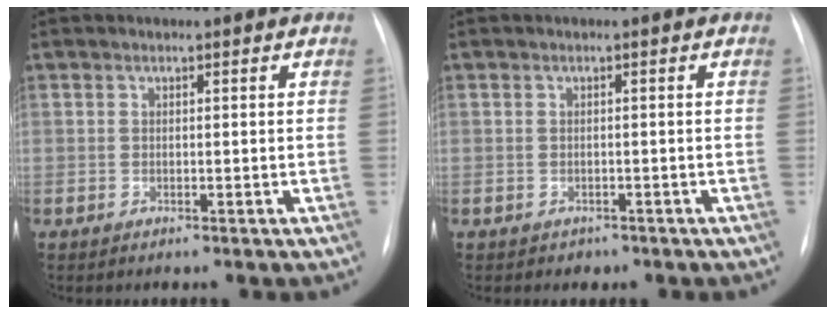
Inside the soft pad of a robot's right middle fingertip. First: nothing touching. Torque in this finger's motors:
{"motor_torque": [0.08, -0.10, -0.01, -0.01]}